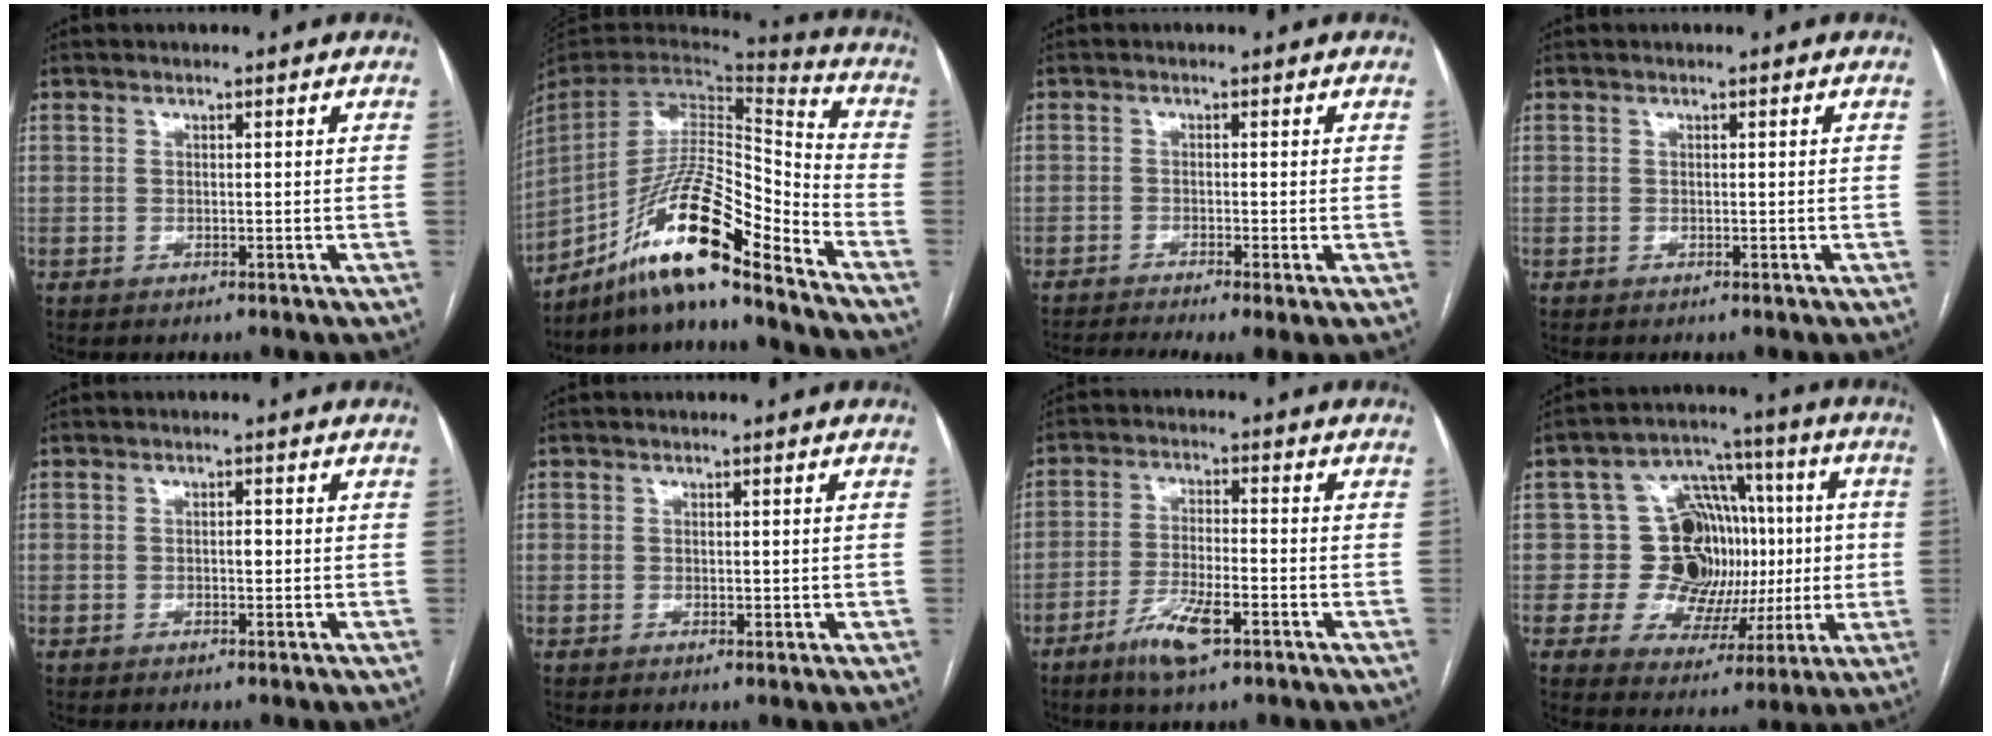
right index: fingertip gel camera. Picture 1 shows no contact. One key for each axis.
{"total": 18.2, "fx": -13.4, "fy": 1.3, "fz": 12.2, "tx": -0.245, "ty": 0.005, "tz": -0.245}
{"total": 7.8, "fx": -5.5, "fy": 0.7, "fz": 5.4, "tx": -0.081, "ty": -0.010, "tz": -0.089}
{"total": 0.0}
{"total": 1.1, "fx": -0.1, "fy": 0.5, "fz": 1.0, "tx": -0.013, "ty": 0.002, "tz": -0.002}
{"total": 1.1, "fx": 0.1, "fy": 0.8, "fz": 0.8, "tx": -0.007, "ty": 0.002, "tz": 0.003}
{"total": 7.2, "fx": -4.1, "fy": 1.5, "fz": 5.7, "tx": -0.114, "ty": -0.009, "tz": -0.072}
{"total": 14.3, "fx": 0.5, "fy": 11.3, "fz": 8.7, "tx": -0.104, "ty": 0.049, "tz": 0.025}